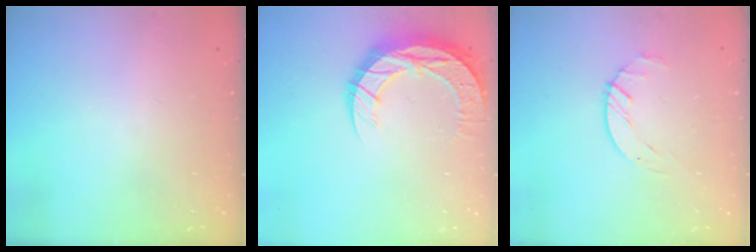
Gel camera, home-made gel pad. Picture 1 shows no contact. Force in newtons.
{"total": 12.2, "press": 12.2, "slide": 0.9}
{"total": 1.6, "press": 1.6, "slide": 0.3}